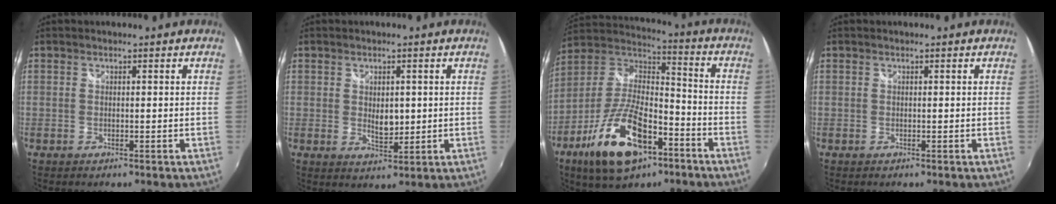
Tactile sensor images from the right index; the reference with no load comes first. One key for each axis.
{"total": 4.0, "fx": 0.3, "fy": 2.4, "fz": 3.2, "tx": -0.048, "ty": -0.005, "tz": 0.008}
{"total": 20.5, "fx": -10.1, "fy": 9.1, "fz": 15.4, "tx": -0.312, "ty": -0.019, "tz": -0.174}
{"total": 0.0}